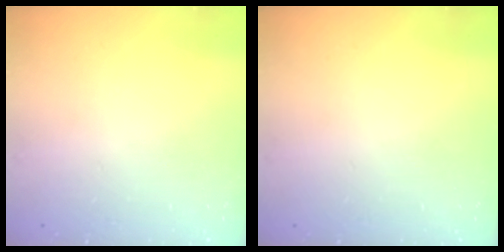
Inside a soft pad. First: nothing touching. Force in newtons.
{"total": 0.0}